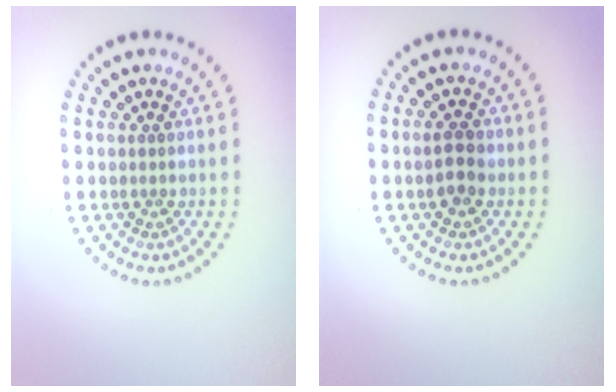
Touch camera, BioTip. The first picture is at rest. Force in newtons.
{"total": 2.2, "press": 2.2, "slide": 0.2}